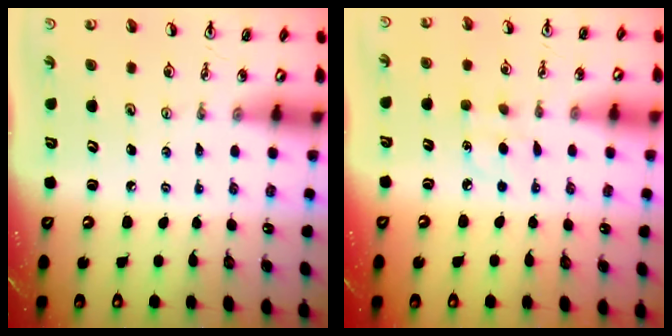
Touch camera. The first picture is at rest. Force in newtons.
{"total": 5.1, "press": 5.0, "slide": 0.6}